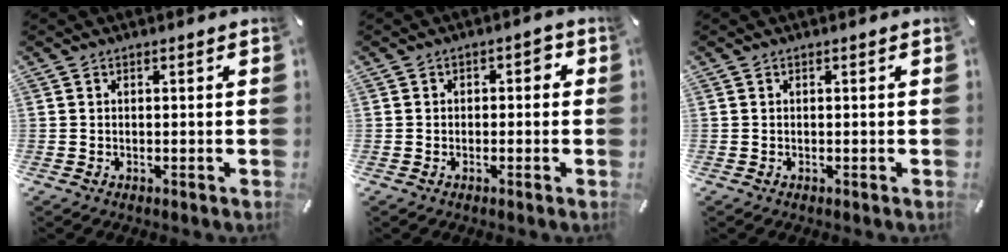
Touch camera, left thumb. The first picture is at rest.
{"total": 1.9, "force": [-1.0, 1.5, 0.7], "torque": [-0.015, 0.015, -0.024]}
{"total": 0.0}